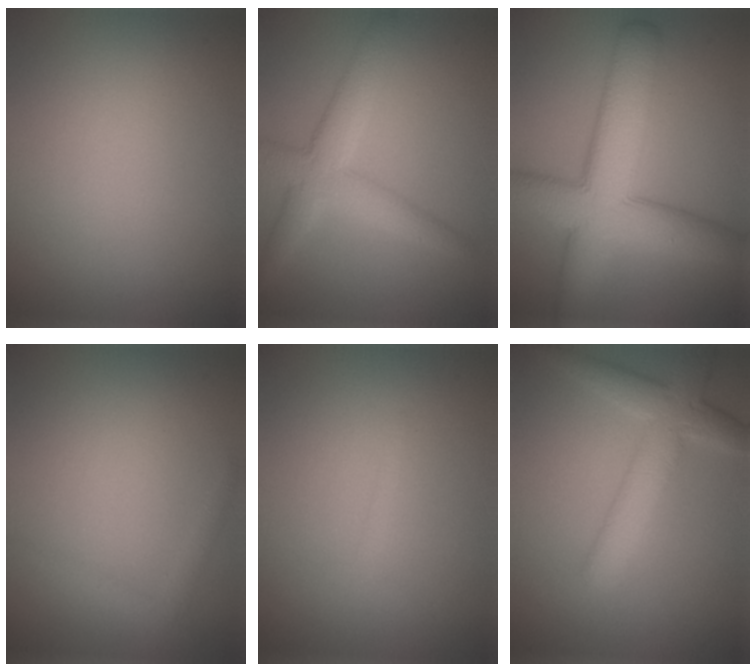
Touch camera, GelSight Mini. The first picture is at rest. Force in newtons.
{"total": 4.4, "press": 4.4, "slide": 0.3}
{"total": 9.5, "press": 9.5, "slide": 0.4}
{"total": 1.6, "press": 1.6, "slide": 0.1}
{"total": 0.7, "press": 0.7, "slide": 0.1}
{"total": 4.5, "press": 4.5, "slide": 0.3}